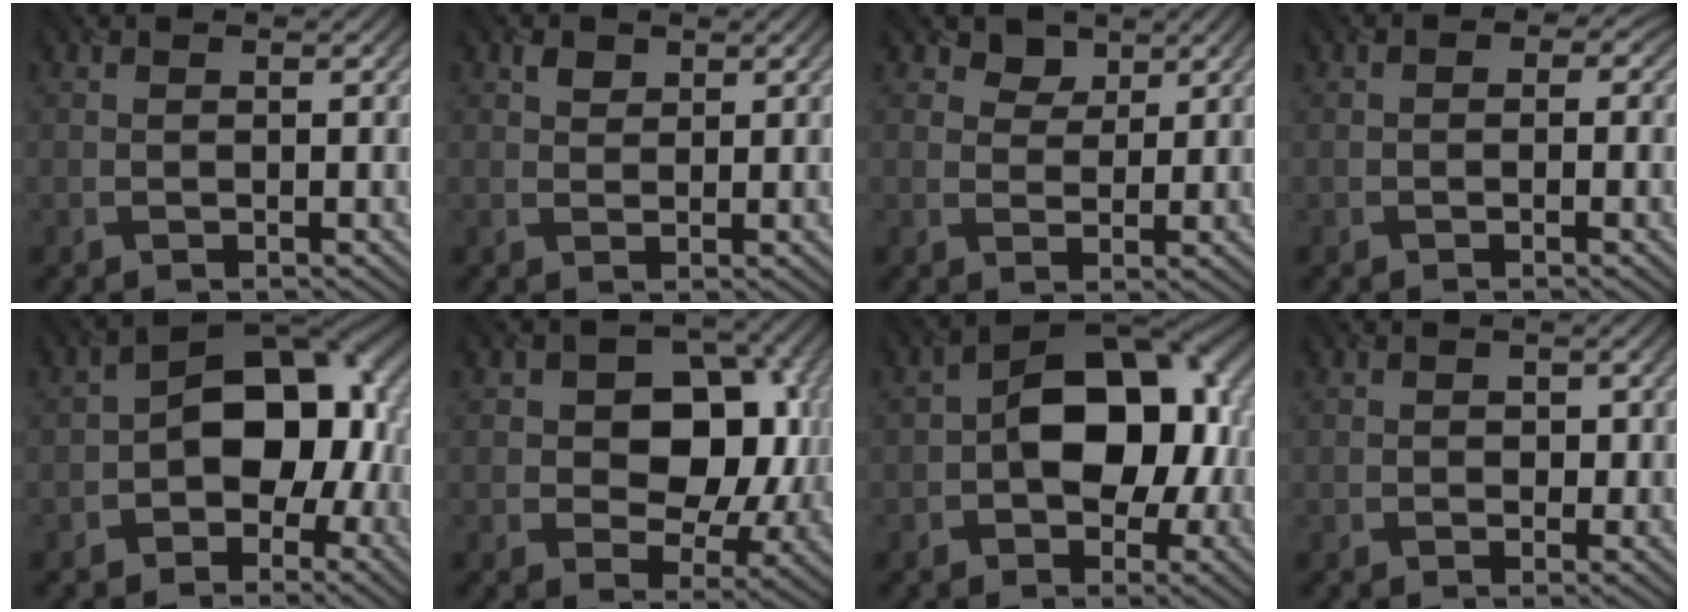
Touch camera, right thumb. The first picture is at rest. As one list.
[{"total": 1.3, "force": [1.0, 0.7, 0.1], "torque": [-0.005, 0.000, 0.019]}, {"total": 2.4, "force": [1.8, 1.6, 0.5], "torque": [-0.014, -0.003, 0.026]}, {"total": 1.5, "force": [-0.3, 1.3, 0.7], "torque": [0.001, 0.002, -0.014]}, {"total": 11.4, "force": [-1.8, 7.7, 8.2], "torque": [-0.098, 0.007, -0.040]}, {"total": 10.8, "force": [0.9, 8.0, 7.3], "torque": [-0.109, -0.006, 0.008]}, {"total": 12.3, "force": [-0.5, 8.0, 9.3], "torque": [-0.129, 0.011, -0.012]}, {"total": 0.9, "force": [-0.2, 0.9, 0.1], "torque": [0.000, -0.006, -0.004]}]